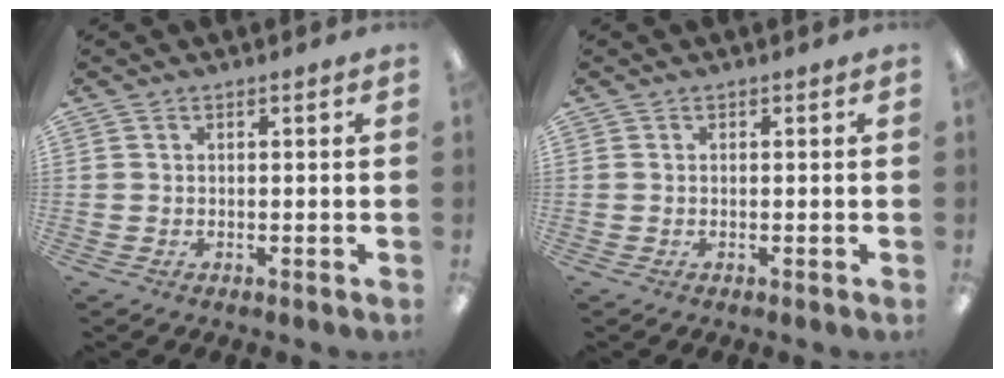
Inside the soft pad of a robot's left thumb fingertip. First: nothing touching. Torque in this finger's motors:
{"motor_torque": [0.00, 0.00, 0.00, -0.01, 0.00]}